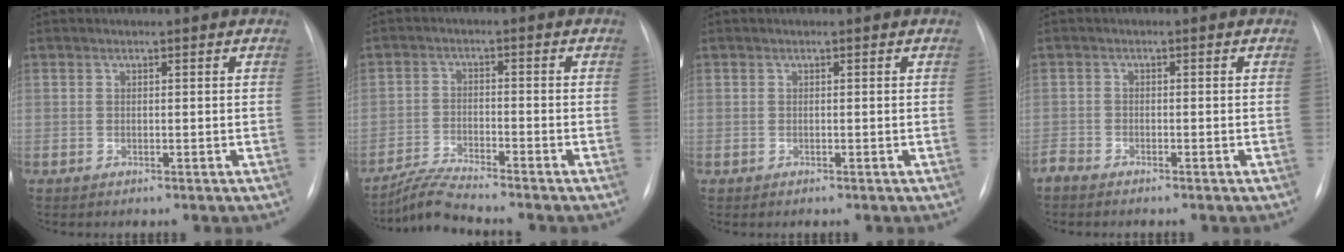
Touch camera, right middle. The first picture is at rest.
{"total": 5.0, "force": [-4.7, -1.2, 1.1], "torque": [-0.032, -0.022, -0.092]}
{"total": 0.0}
{"total": 1.6, "force": [-1.6, 0.2, 0.2], "torque": [-0.006, -0.004, -0.030]}